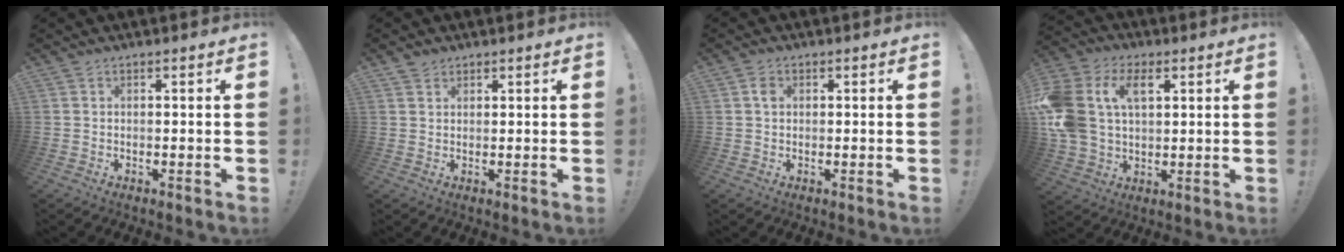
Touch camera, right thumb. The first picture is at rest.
{"total": 2.0, "force": [1.6, 1.2, 0.2], "torque": [0.002, -0.007, 0.029]}
{"total": 1.8, "force": [0.3, 1.4, 1.1], "torque": [-0.008, -0.001, 0.003]}
{"total": 17.0, "force": [5.2, 11.9, 11.0], "torque": [-0.240, -0.016, 0.094]}